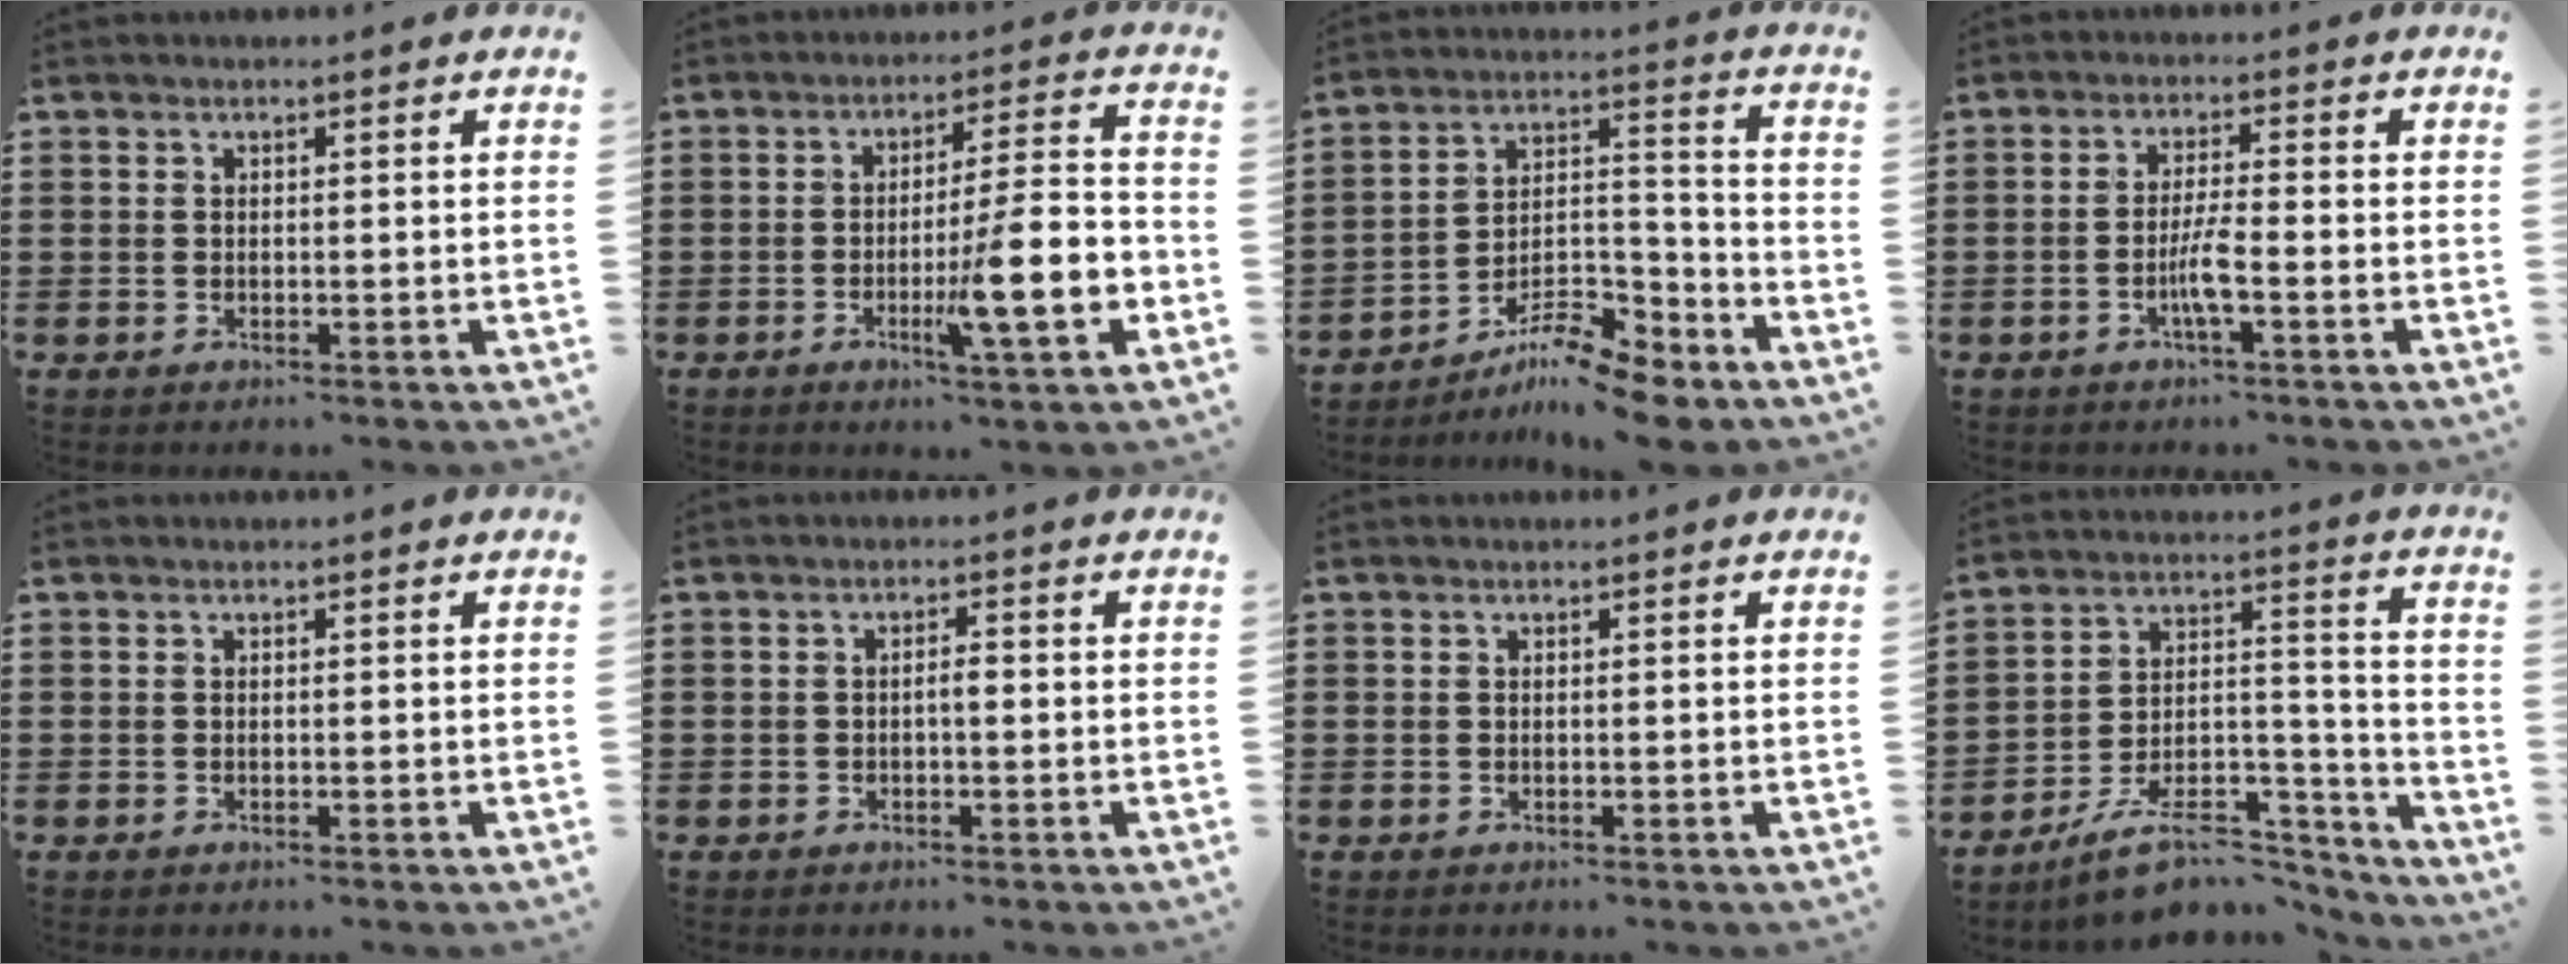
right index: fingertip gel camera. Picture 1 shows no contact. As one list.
[{"total": 12.4, "force": [-3.9, 1.8, 11.7], "torque": [-0.185, -0.006, -0.068]}, {"total": 9.9, "force": [-8.4, 2.4, 4.8], "torque": [-0.077, 0.025, -0.161]}, {"total": 4.0, "force": [-1.5, 0.1, 3.8], "torque": [-0.080, -0.008, -0.032]}, {"total": 0.0}, {"total": 1.6, "force": [-0.3, 0.4, 1.5], "torque": [-0.028, 0.002, -0.007]}, {"total": 0.0}, {"total": 11.8, "force": [-9.6, 4.5, 5.3], "torque": [-0.081, 0.046, -0.174]}]